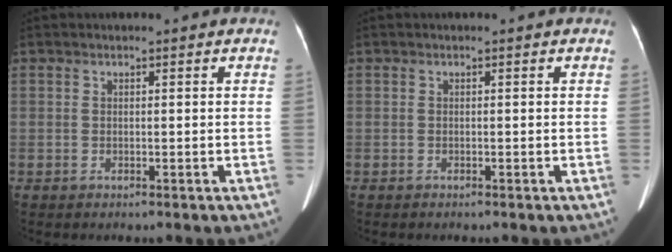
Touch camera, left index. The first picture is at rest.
{"total": 0.5, "force": [-0.5, 0.0, 0.0], "torque": [-0.007, -0.004, -0.008]}